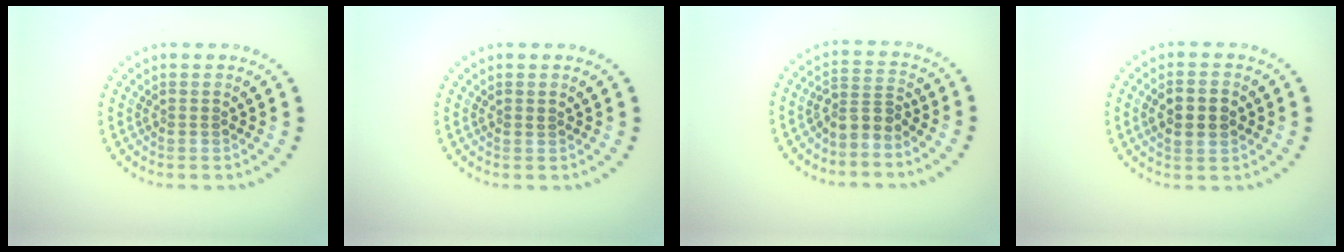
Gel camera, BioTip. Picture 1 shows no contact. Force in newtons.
{"total": 0.5, "press": 0.5, "slide": 0.2}
{"total": 2.5, "press": 1.8, "slide": 1.7}
{"total": 2.9, "press": 2.9, "slide": 0.1}